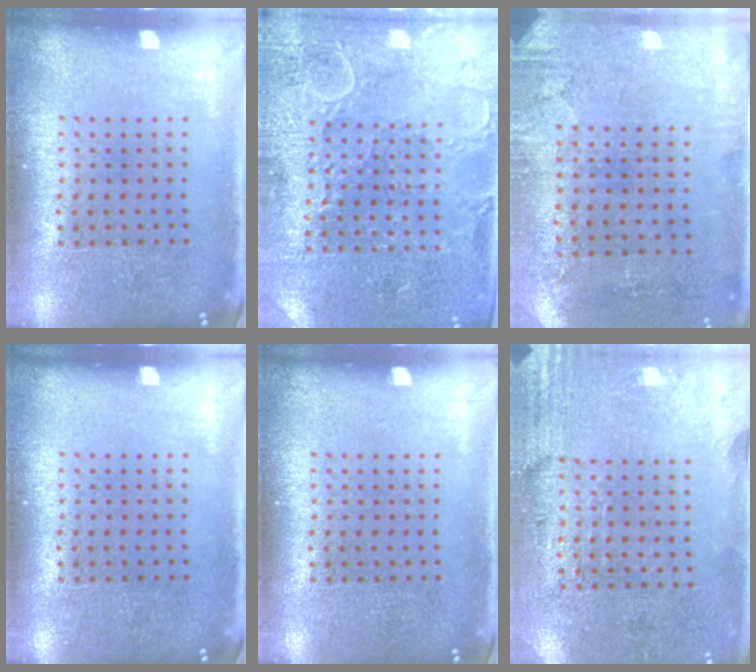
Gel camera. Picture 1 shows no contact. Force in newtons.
{"total": 2.9, "press": 2.8, "slide": 0.4}
{"total": 2.9, "press": 2.4, "slide": 1.7}
{"total": 0.0}
{"total": 0.0}
{"total": 2.8, "press": 2.4, "slide": 1.4}